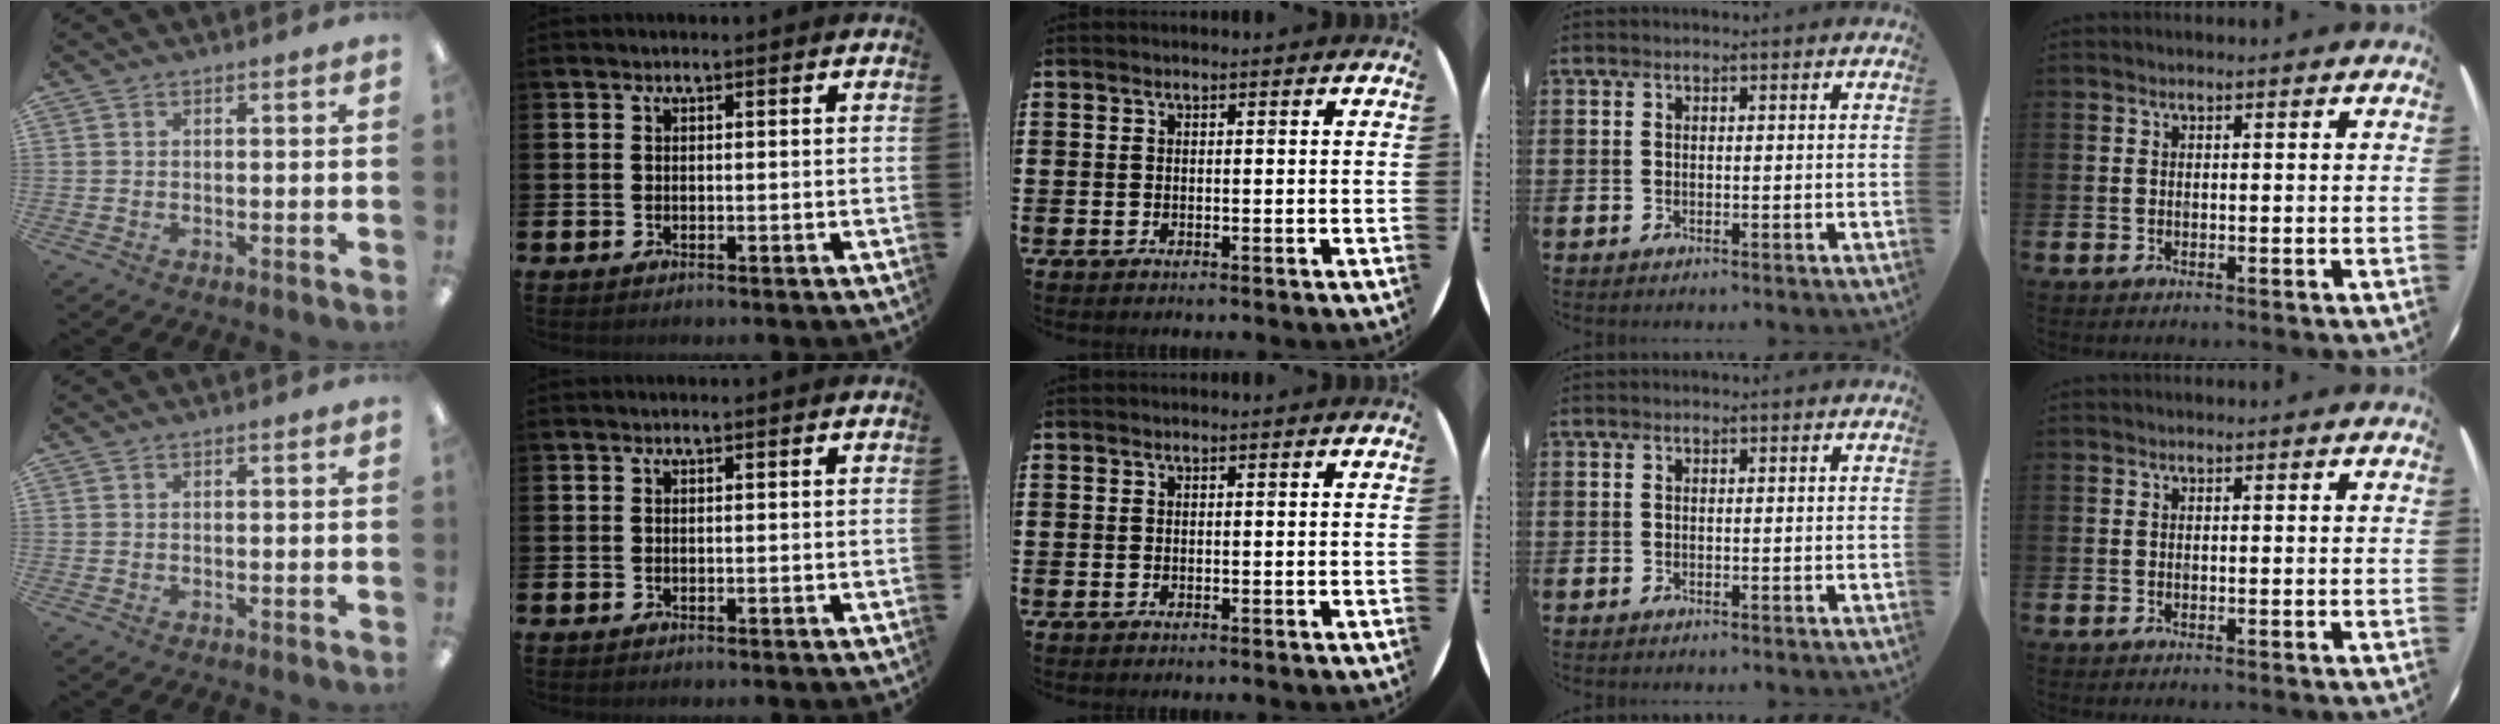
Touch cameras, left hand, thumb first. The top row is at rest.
{}